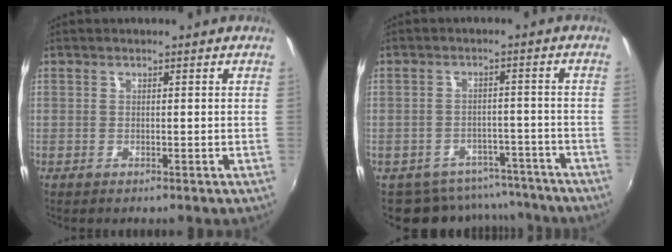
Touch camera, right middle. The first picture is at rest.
{"total": 10.9, "force": [-9.3, 5.3, 1.7], "torque": [-0.036, 0.024, -0.114]}